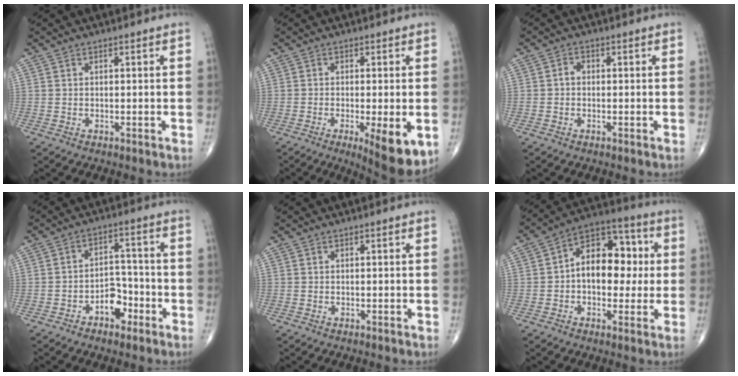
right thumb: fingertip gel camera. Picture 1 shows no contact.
{"total": 9.5, "force": [-3.0, 2.4, 8.8], "torque": [-0.121, -0.021, -0.040]}
{"total": 1.4, "force": [-0.2, 1.1, 0.9], "torque": [-0.009, 0.004, -0.007]}
{"total": 6.2, "force": [-3.2, 4.0, 3.5], "torque": [-0.022, 0.038, -0.056]}
{"total": 0.0}
{"total": 14.2, "force": [0.8, 9.1, 10.9], "torque": [-0.122, 0.034, 0.001]}